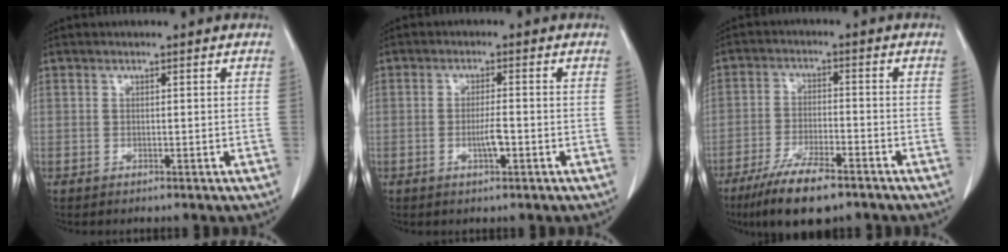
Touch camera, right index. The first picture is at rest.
{"total": 2.8, "force": [-0.8, 0.3, 2.7], "torque": [-0.049, 0.000, -0.012]}
{"total": 10.3, "force": [-7.5, 2.2, 6.8], "torque": [-0.122, -0.021, -0.127]}